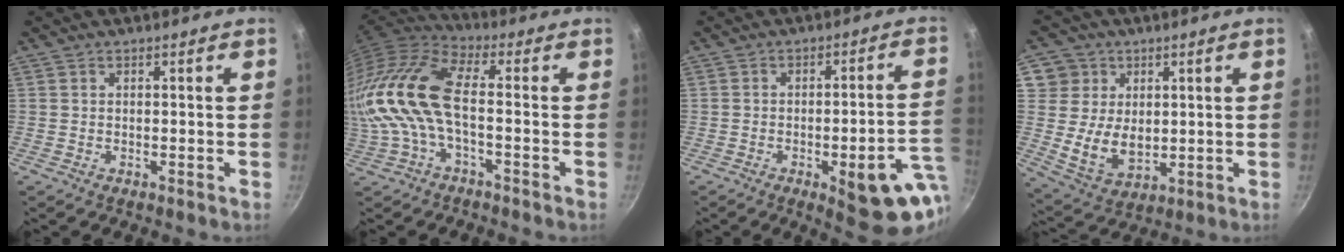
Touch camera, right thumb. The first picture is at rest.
{"total": 18.0, "force": [-1.5, 8.2, 15.9], "torque": [-0.348, 0.020, -0.045]}
{"total": 15.8, "force": [-5.3, 4.9, 14.1], "torque": [-0.139, 0.029, -0.061]}
{"total": 10.5, "force": [2.2, 9.2, 4.5], "torque": [-0.044, -0.018, 0.050]}